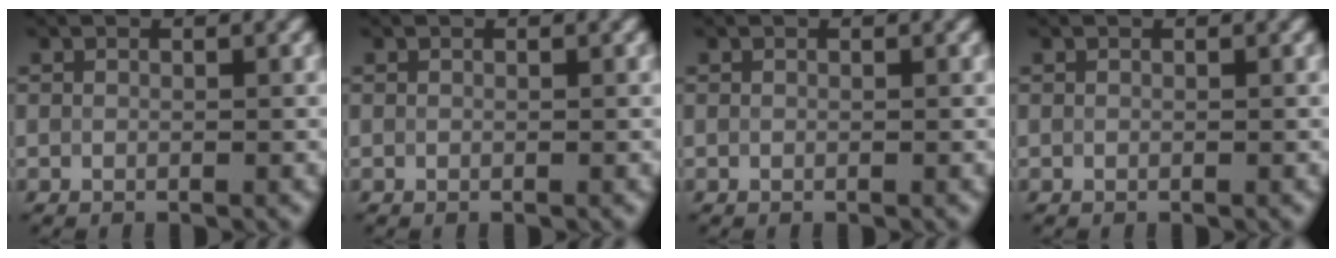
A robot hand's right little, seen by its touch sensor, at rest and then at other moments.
{"total": 0.0}
{"total": 0.0}
{"total": 0.0}